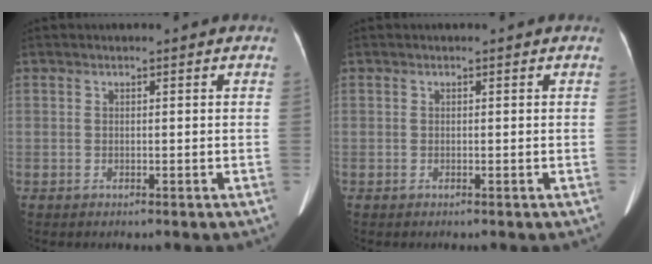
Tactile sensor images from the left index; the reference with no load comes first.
{"total": 0.0}